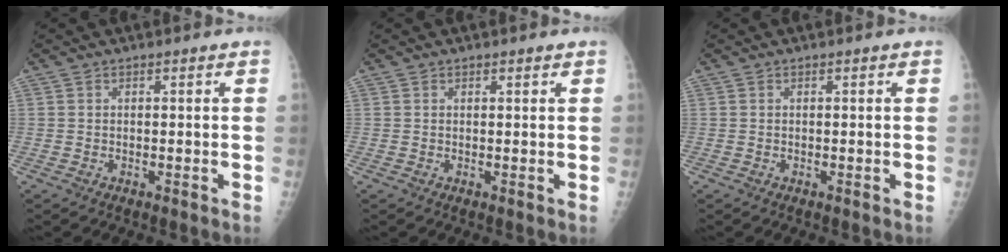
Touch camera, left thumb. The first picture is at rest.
{"total": 0.6, "force": [0.5, 0.3, 0.1], "torque": [0.001, -0.005, 0.006]}
{"total": 0.0}